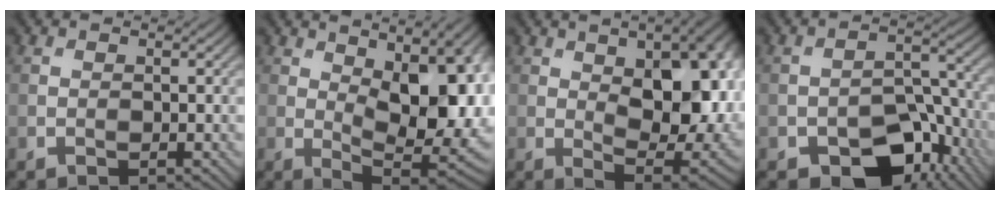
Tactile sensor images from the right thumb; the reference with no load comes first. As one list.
[{"total": 16.6, "force": [2.6, 7.6, 14.5], "torque": [-0.180, 0.001, 0.050]}, {"total": 17.1, "force": [2.6, 8.7, 14.4], "torque": [-0.188, -0.006, 0.049]}, {"total": 11.0, "force": [-6.1, 6.4, 6.5], "torque": [-0.090, -0.011, -0.101]}]